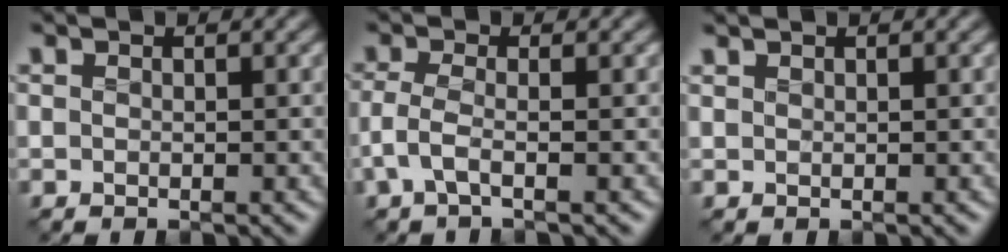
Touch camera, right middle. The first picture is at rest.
{"total": 2.2, "force": [-1.0, 0.5, 1.9], "torque": [-0.050, -0.003, -0.027]}
{"total": 0.6, "force": [0.6, 0.0, 0.0], "torque": [-0.005, 0.000, 0.015]}